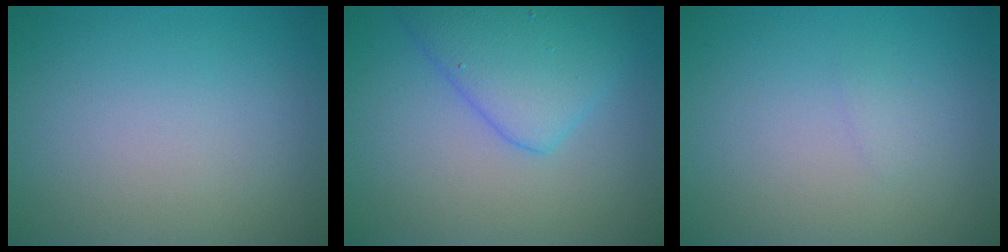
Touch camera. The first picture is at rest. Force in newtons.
{"total": 5.2, "press": 5.2, "slide": 0.1}
{"total": 0.6, "press": 0.6, "slide": 0.0}